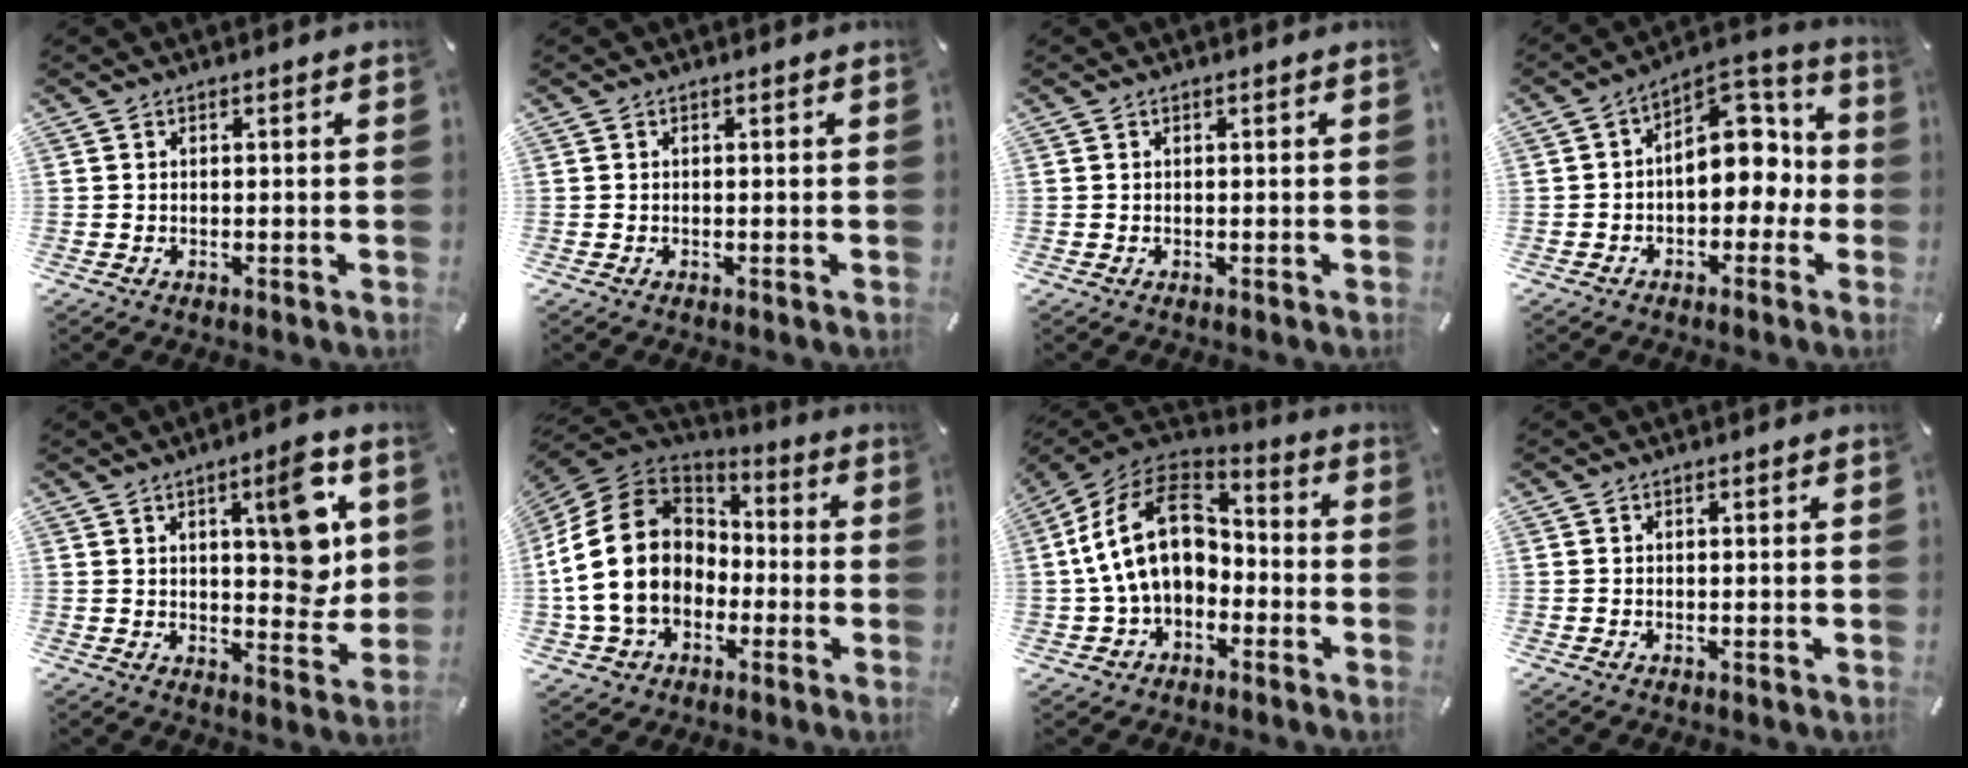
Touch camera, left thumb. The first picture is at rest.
{"total": 0.0}
{"total": 0.0}
{"total": 12.9, "force": [1.3, 9.1, 9.1], "torque": [-0.100, -0.014, 0.023]}
{"total": 13.1, "force": [4.6, 5.6, 10.9], "torque": [-0.126, -0.023, 0.070]}
{"total": 20.3, "force": [-2.5, 16.5, 11.6], "torque": [-0.251, 0.028, -0.044]}
{"total": 19.0, "force": [0.2, 13.8, 13.1], "torque": [-0.267, 0.021, 0.001]}
{"total": 0.0}